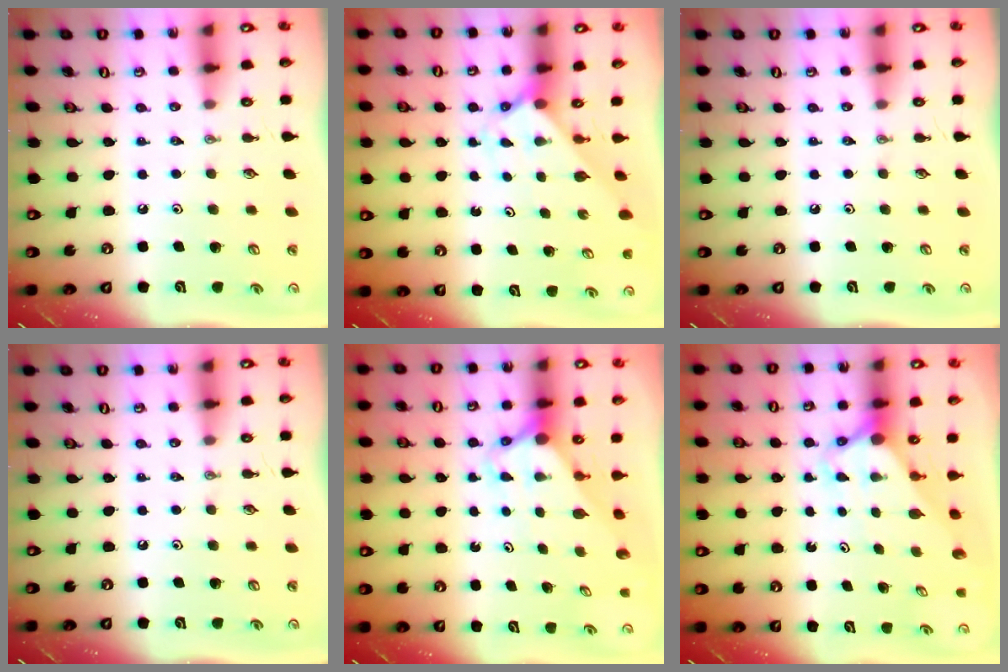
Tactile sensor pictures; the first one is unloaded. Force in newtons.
{"total": 1.9, "press": 1.9, "slide": 0.2}
{"total": 0.0}
{"total": 0.0}
{"total": 2.7, "press": 2.7, "slide": 0.2}
{"total": 3.1, "press": 3.1, "slide": 0.3}